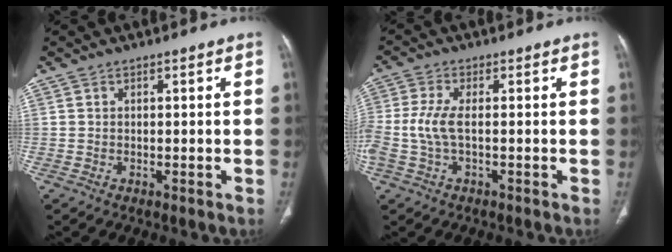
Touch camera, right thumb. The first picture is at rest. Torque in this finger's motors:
{"motor_torque": [0.49, 0.34, 1.80, 0.03, 0.63]}